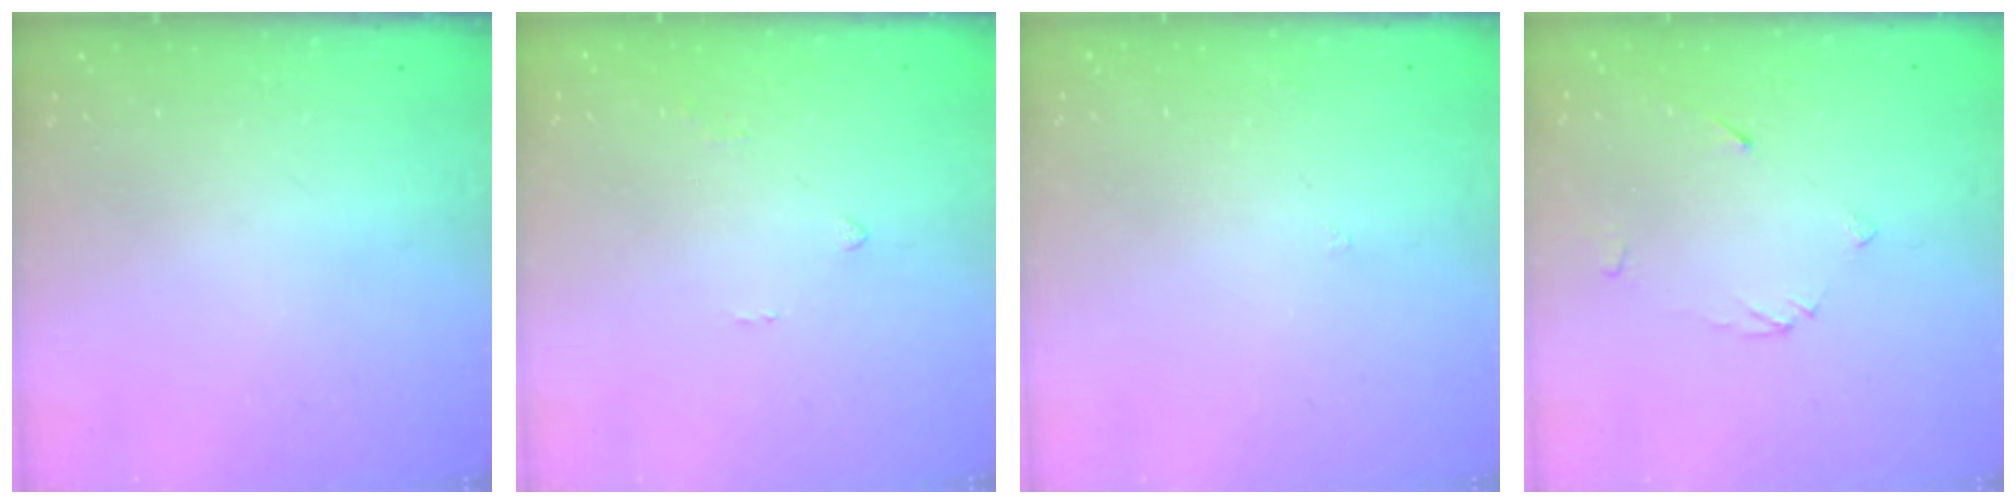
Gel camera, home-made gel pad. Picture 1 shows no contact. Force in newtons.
{"total": 1.6, "press": 1.5, "slide": 0.6}
{"total": 2.3, "press": 2.3, "slide": 0.5}
{"total": 3.6, "press": 3.6, "slide": 0.4}